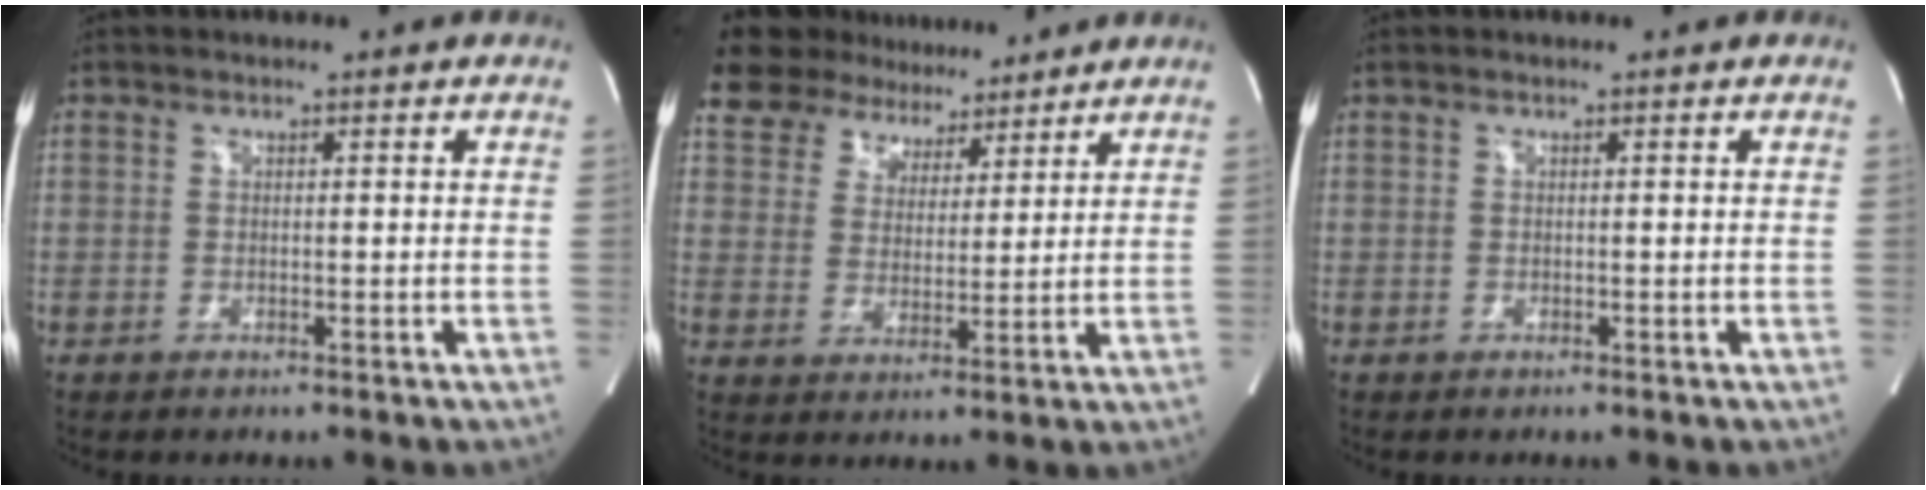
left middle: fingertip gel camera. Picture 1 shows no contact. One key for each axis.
{"total": 10.7, "fx": 9.0, "fy": 5.3, "fz": 2.4, "tx": -0.040, "ty": 0.021, "tz": 0.149}
{"total": 0.0}